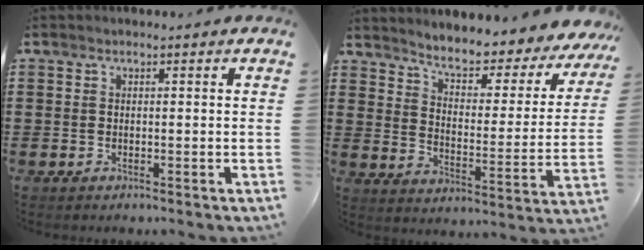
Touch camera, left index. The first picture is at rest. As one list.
[{"total": 4.7, "force": [4.1, 0.6, 2.1], "torque": [-0.054, -0.038, 0.059]}]